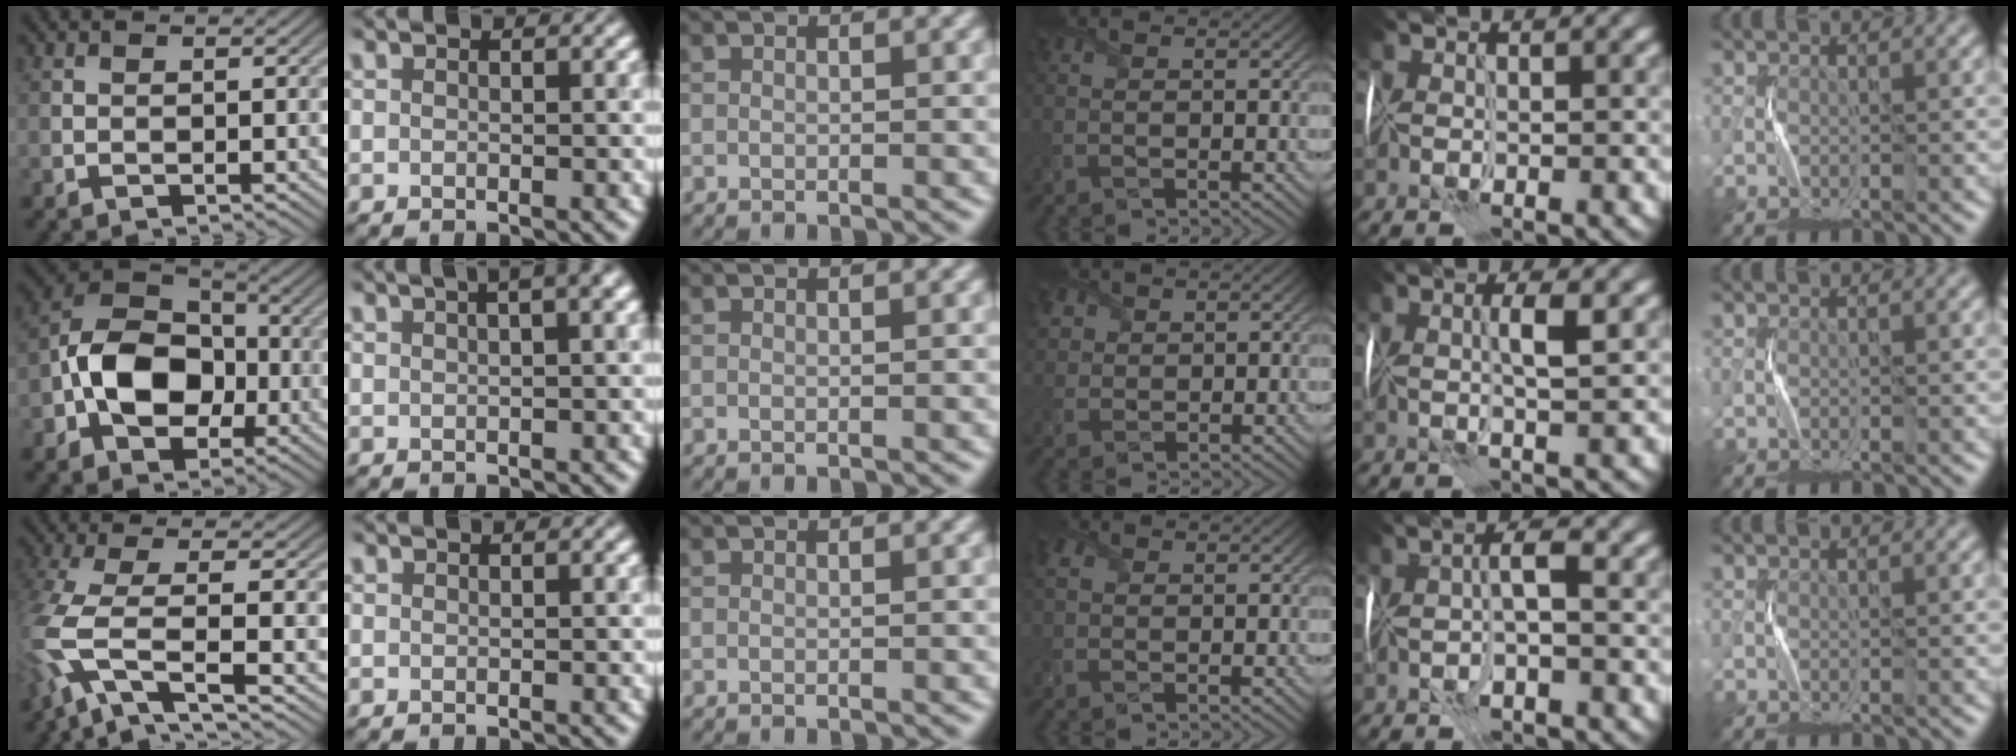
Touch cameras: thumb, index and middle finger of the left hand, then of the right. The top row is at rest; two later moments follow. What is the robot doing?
{"motion": "wrap", "object": "cellophane"}